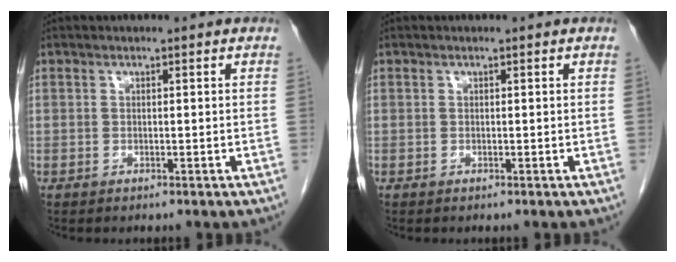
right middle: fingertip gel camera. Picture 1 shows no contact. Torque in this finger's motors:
{"motor_torque": [0.05, -0.07, 0.01, 0.00]}